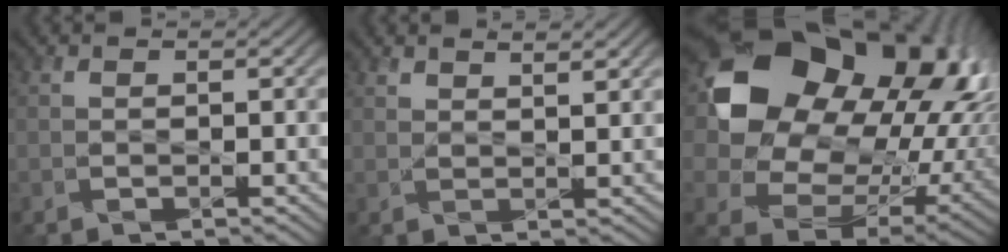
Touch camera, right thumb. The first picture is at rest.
{"total": 2.1, "force": [2.0, 0.1, 0.8], "torque": [-0.016, 0.000, 0.036]}
{"total": 21.6, "force": [6.4, 16.7, 12.2], "torque": [-0.265, -0.013, 0.144]}